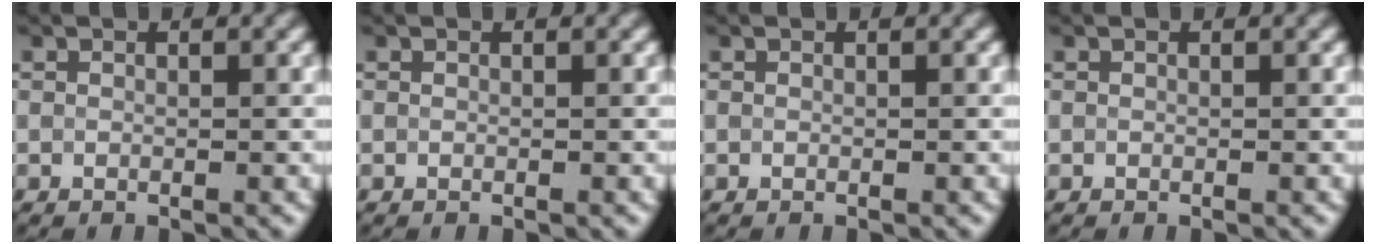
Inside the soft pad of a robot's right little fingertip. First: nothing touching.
{"total": 0.0}
{"total": 0.0}
{"total": 0.0}